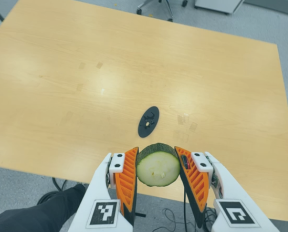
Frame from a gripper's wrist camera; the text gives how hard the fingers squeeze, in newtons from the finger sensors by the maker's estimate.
{"total": 10.3, "left": 9.7, "right": 10.8}